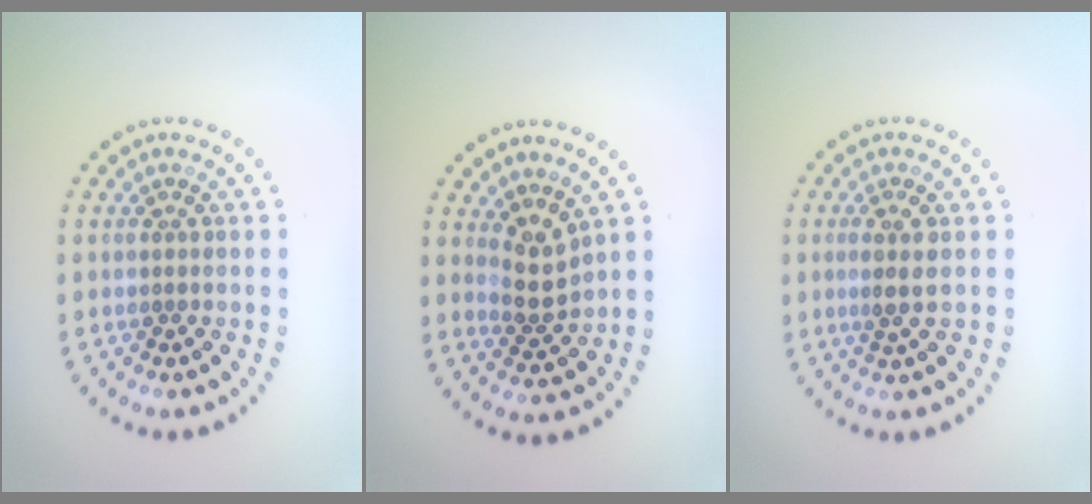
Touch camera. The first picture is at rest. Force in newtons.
{"total": 2.3, "press": 1.9, "slide": 1.3}
{"total": 1.8, "press": 1.6, "slide": 0.8}